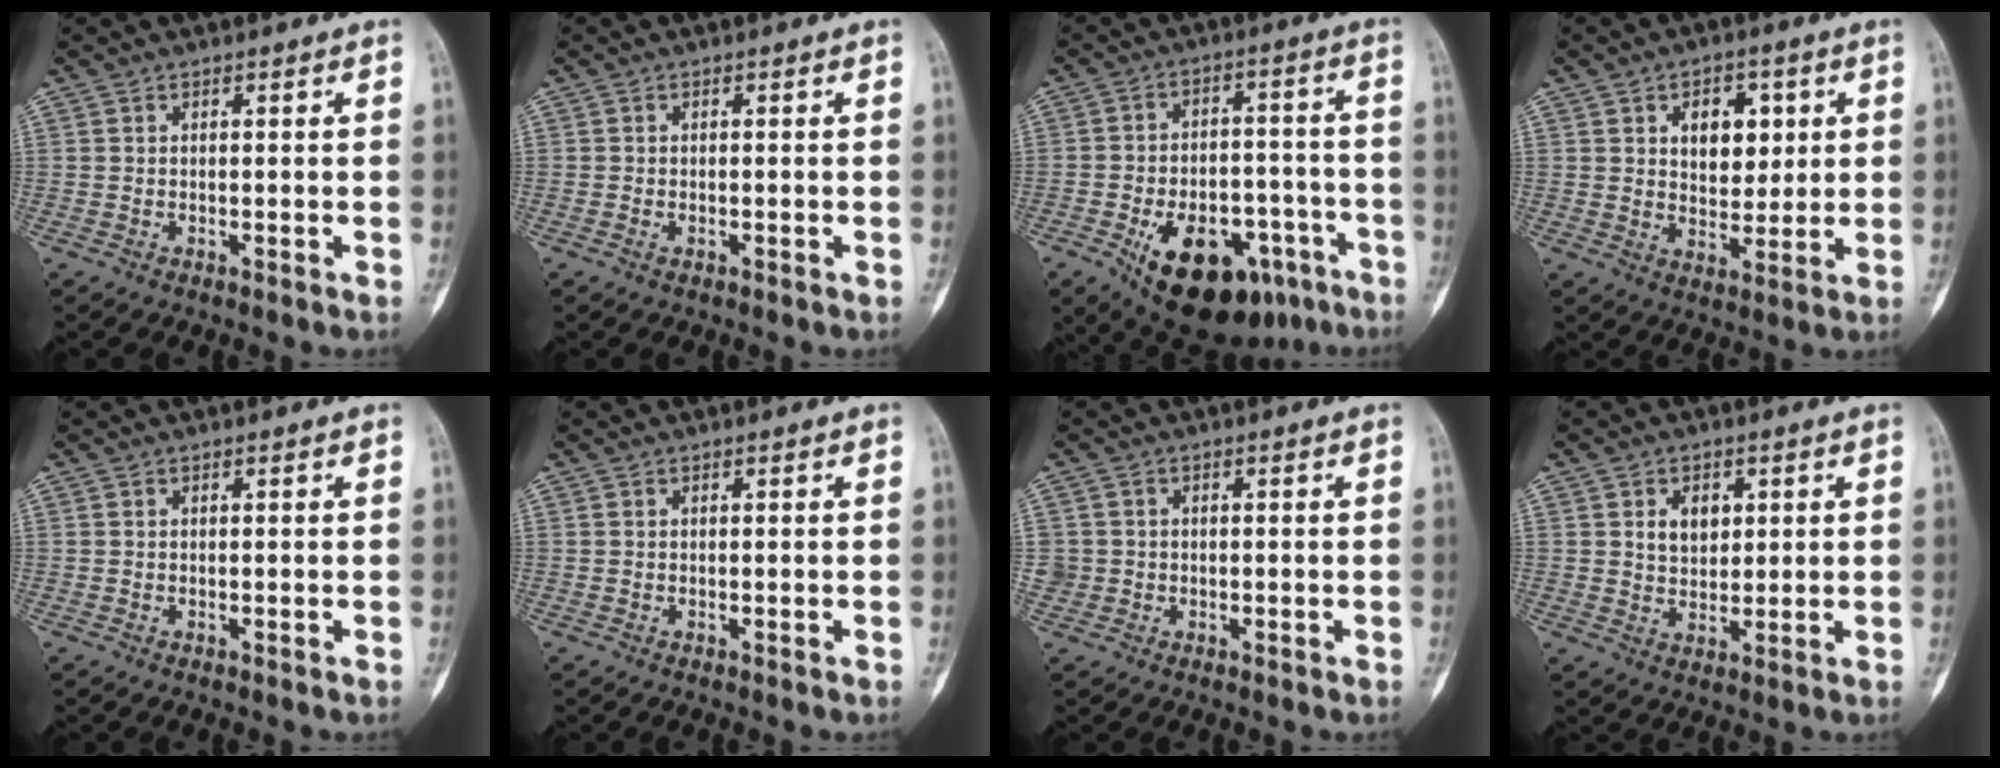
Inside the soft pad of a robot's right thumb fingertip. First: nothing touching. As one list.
[{"total": 0.6, "force": [-0.3, 0.3, 0.4], "torque": [-0.008, 0.002, -0.005]}, {"total": 20.3, "force": [-10.5, 11.2, 13.2], "torque": [-0.169, 0.052, -0.144]}, {"total": 8.7, "force": [2.6, 5.8, 6.0], "torque": [-0.046, -0.010, 0.042]}, {"total": 0.0}, {"total": 0.0}, {"total": 2.0, "force": [-0.1, 2.0, -0.1], "torque": [0.016, 0.009, -0.006]}, {"total": 5.2, "force": [1.7, 3.8, 3.2], "torque": [-0.030, -0.010, 0.030]}]